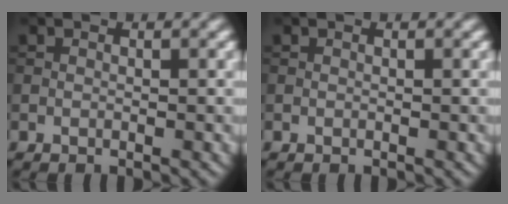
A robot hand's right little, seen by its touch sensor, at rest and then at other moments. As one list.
[{"total": 0.0}]